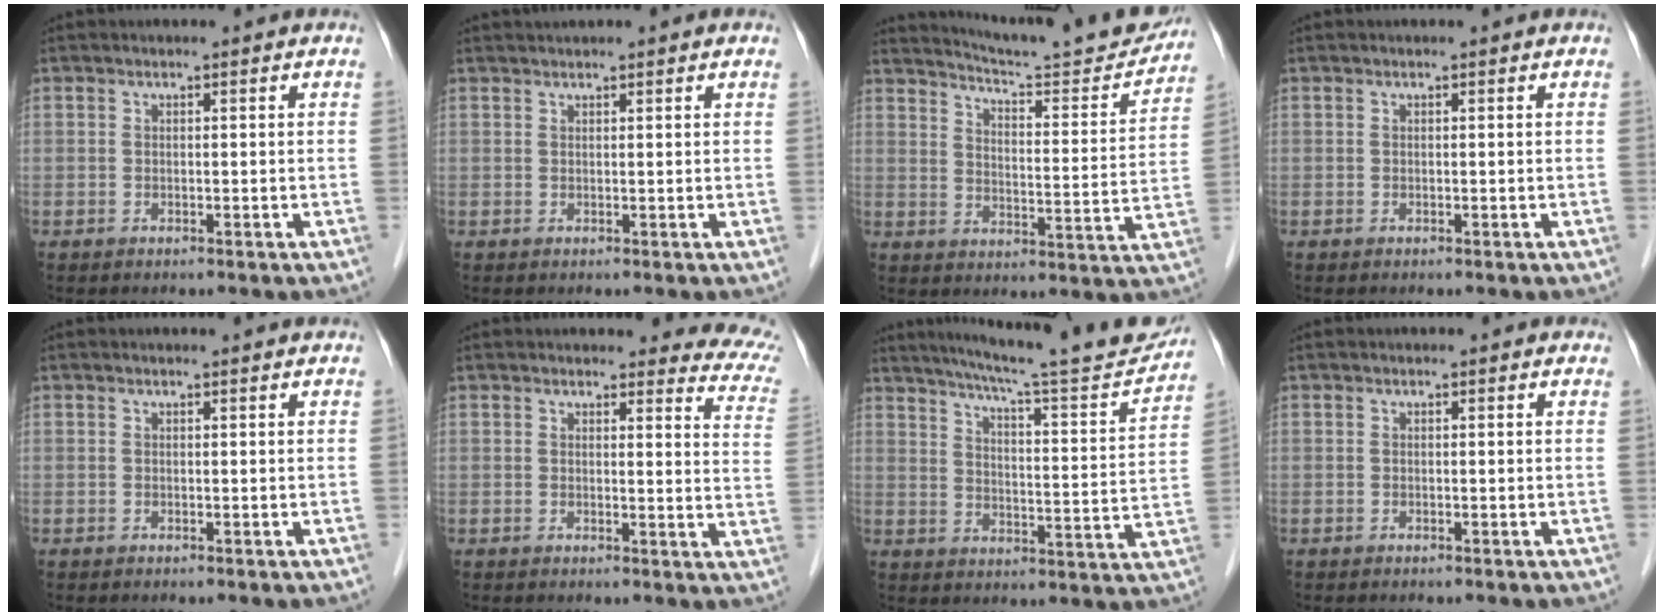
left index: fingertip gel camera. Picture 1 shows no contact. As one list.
[{"total": 2.2, "force": [2.0, 0.0, 1.0], "torque": [-0.010, 0.025, 0.032]}, {"total": 17.6, "force": [16.8, 0.3, 5.0], "torque": [-0.079, -0.053, 0.223]}, {"total": 0.0}, {"total": 1.2, "force": [1.2, 0.0, 0.2], "torque": [-0.013, 0.003, 0.011]}, {"total": 11.1, "force": [10.3, 2.6, 3.0], "torque": [0.005, -0.053, 0.073]}, {"total": 21.0, "force": [19.0, 1.1, 8.9], "torque": [-0.133, -0.031, 0.248]}, {"total": 0.0}]